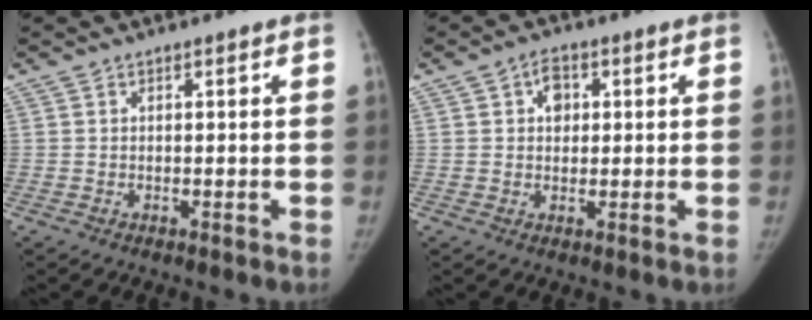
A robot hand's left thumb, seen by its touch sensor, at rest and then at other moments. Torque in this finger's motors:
{"motor_torque": [-0.21, -0.16, 0.32, 0.21, 0.00]}